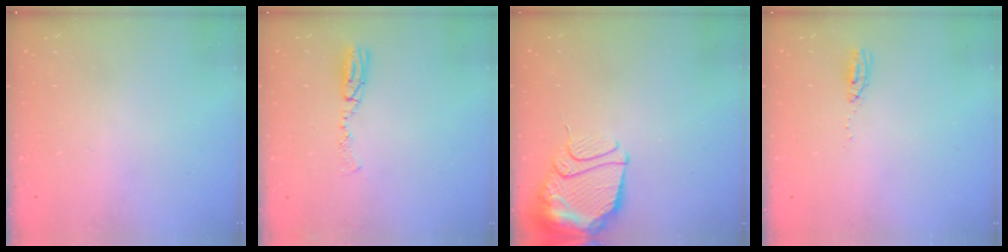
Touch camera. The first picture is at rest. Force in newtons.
{"total": 6.9, "press": 6.7, "slide": 1.8}
{"total": 13.8, "press": 13.7, "slide": 1.4}
{"total": 3.7, "press": 3.4, "slide": 1.4}